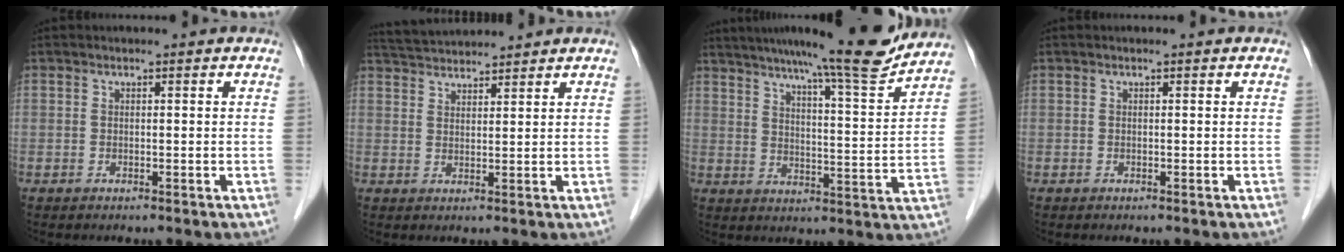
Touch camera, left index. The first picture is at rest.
{"total": 6.3, "force": [6.2, 0.3, 1.3], "torque": [-0.032, 0.036, 0.108]}
{"total": 16.0, "force": [14.3, -0.1, 7.3], "torque": [-0.107, -0.021, 0.193]}
{"total": 0.0}